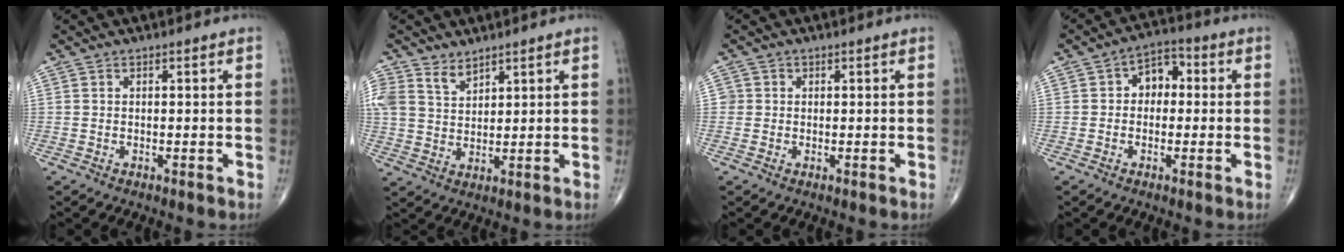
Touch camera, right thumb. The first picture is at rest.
{"total": 6.5, "force": [4.6, 4.0, 2.3], "torque": [-0.033, -0.016, 0.097]}
{"total": 1.4, "force": [0.0, 1.4, 0.0], "torque": [0.011, 0.005, -0.002]}
{"total": 5.9, "force": [0.3, 4.3, 4.0], "torque": [-0.034, 0.024, -0.006]}